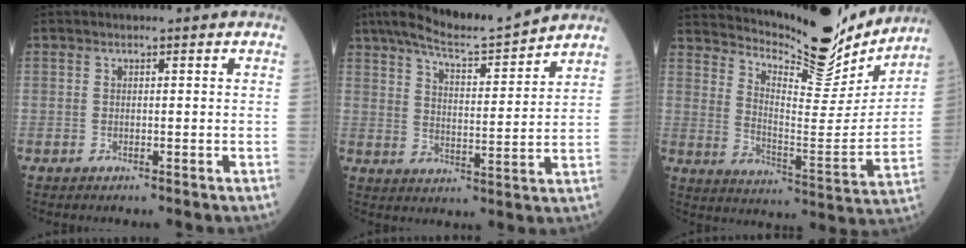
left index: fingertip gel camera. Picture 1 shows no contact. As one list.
[{"total": 12.0, "force": [11.0, 0.3, 4.8], "torque": [-0.083, 0.003, 0.172]}, {"total": 19.0, "force": [17.5, 3.5, 6.6], "torque": [-0.117, -0.045, 0.249]}]